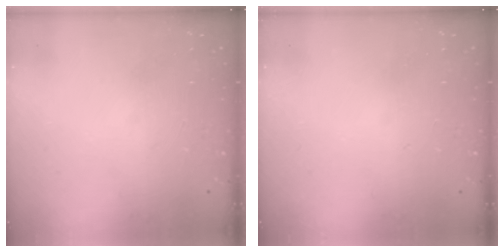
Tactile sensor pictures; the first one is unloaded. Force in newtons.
{"total": 0.0}